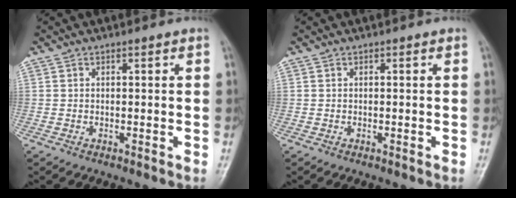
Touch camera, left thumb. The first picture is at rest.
{"total": 0.0}